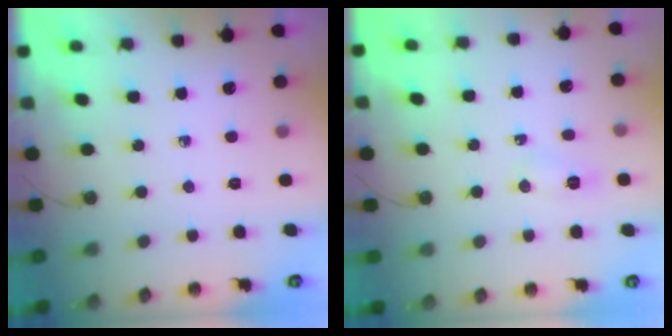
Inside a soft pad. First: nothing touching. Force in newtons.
{"total": 7.2, "press": 7.0, "slide": 1.6}